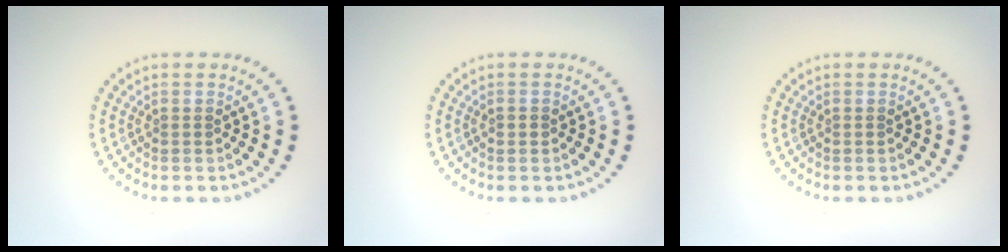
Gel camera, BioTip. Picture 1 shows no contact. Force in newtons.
{"total": 0.8, "press": 0.8, "slide": 0.1}
{"total": 0.0}